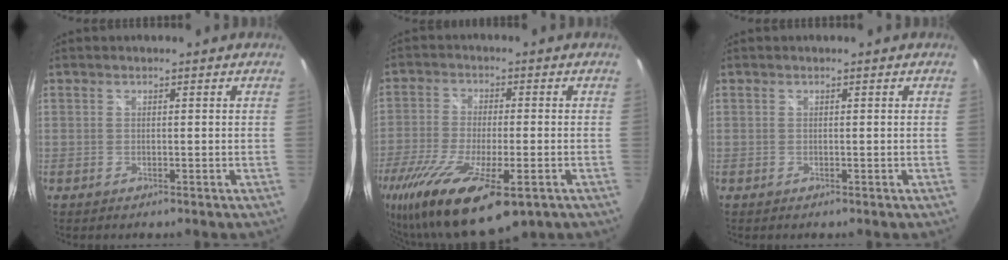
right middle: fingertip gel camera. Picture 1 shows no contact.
{"total": 20.6, "force": [-11.9, 6.6, 15.4], "torque": [-0.315, -0.082, -0.204]}
{"total": 0.0}